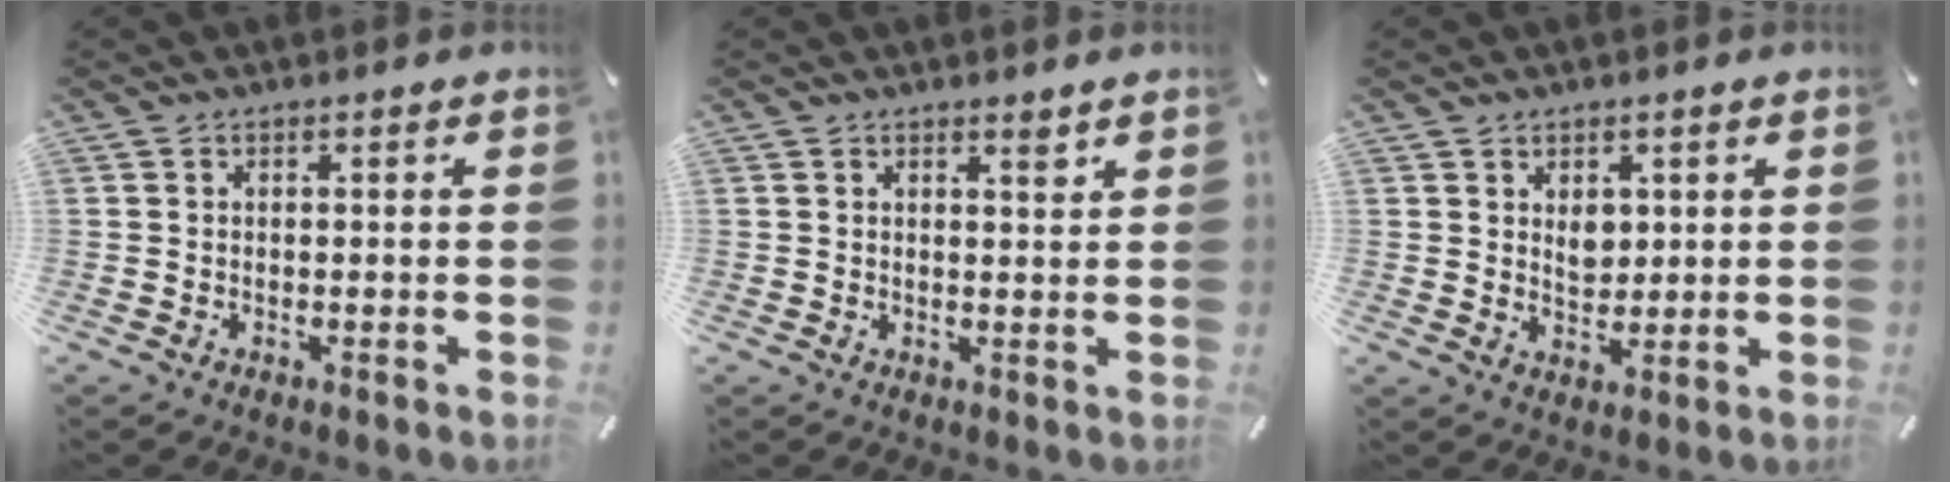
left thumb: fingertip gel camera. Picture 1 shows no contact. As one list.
[{"total": 2.1, "force": [1.8, 0.4, 1.1], "torque": [-0.008, -0.014, 0.028]}, {"total": 4.7, "force": [1.9, 3.8, 2.0], "torque": [-0.017, -0.009, 0.030]}]